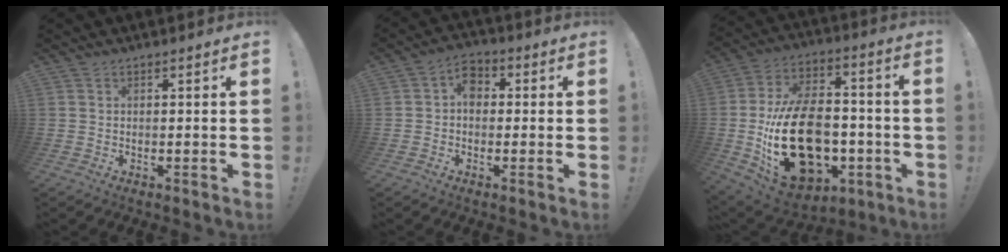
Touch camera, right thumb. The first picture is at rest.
{"total": 5.5, "force": [0.0, 4.3, 3.4], "torque": [-0.053, 0.011, 0.002]}
{"total": 29.3, "force": [-5.7, 19.2, 21.4], "torque": [-0.398, 0.035, -0.070]}